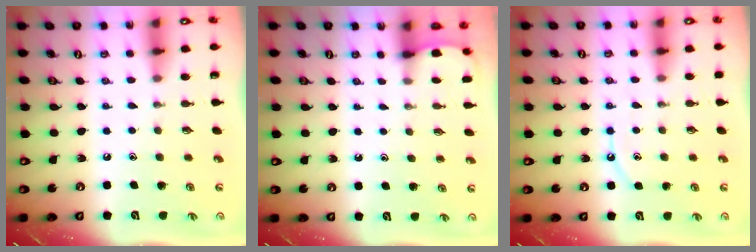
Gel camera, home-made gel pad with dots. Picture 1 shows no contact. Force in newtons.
{"total": 1.2, "press": 1.2, "slide": 0.1}
{"total": 6.2, "press": 6.1, "slide": 0.7}